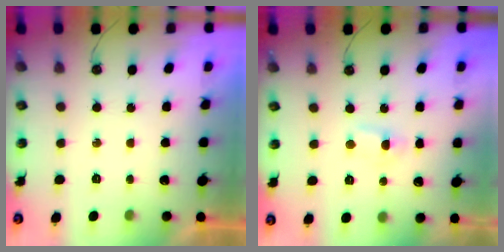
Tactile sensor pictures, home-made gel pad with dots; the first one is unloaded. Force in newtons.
{"total": 3.0, "press": 3.0, "slide": 0.4}